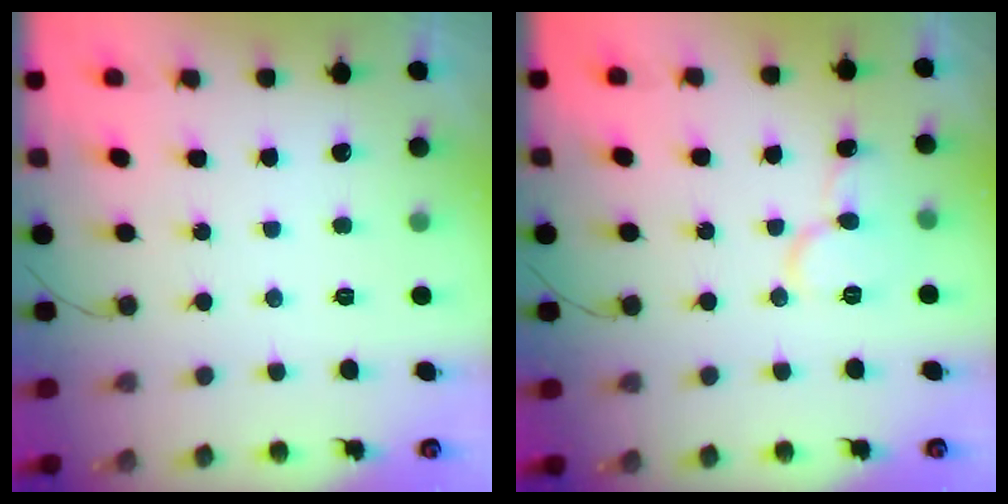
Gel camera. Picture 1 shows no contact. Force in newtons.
{"total": 8.0, "press": 7.9, "slide": 1.0}